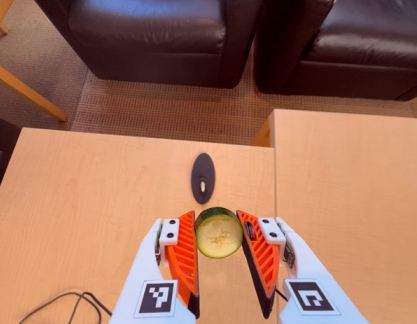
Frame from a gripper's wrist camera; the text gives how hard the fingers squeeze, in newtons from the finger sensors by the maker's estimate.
{"total": 10.2, "left": 10.0, "right": 10.4}